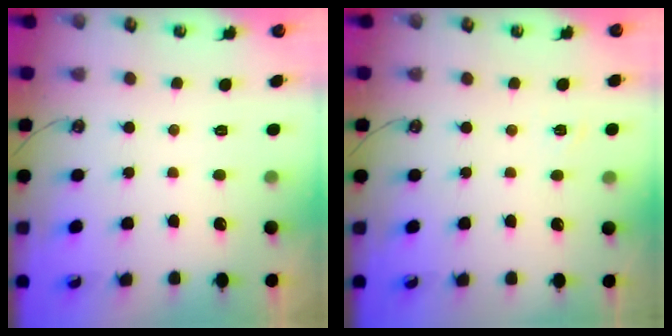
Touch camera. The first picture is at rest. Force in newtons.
{"total": 3.0, "press": 2.9, "slide": 0.4}